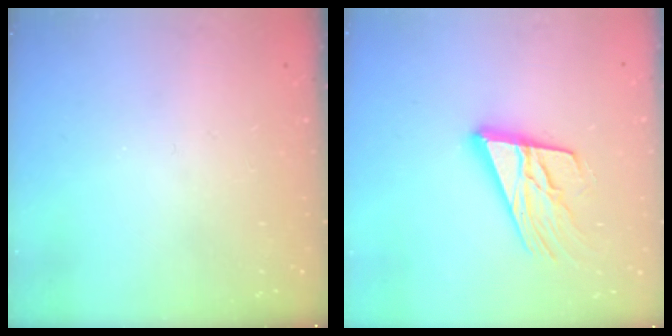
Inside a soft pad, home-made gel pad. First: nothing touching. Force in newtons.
{"total": 18.2, "press": 17.7, "slide": 4.2}